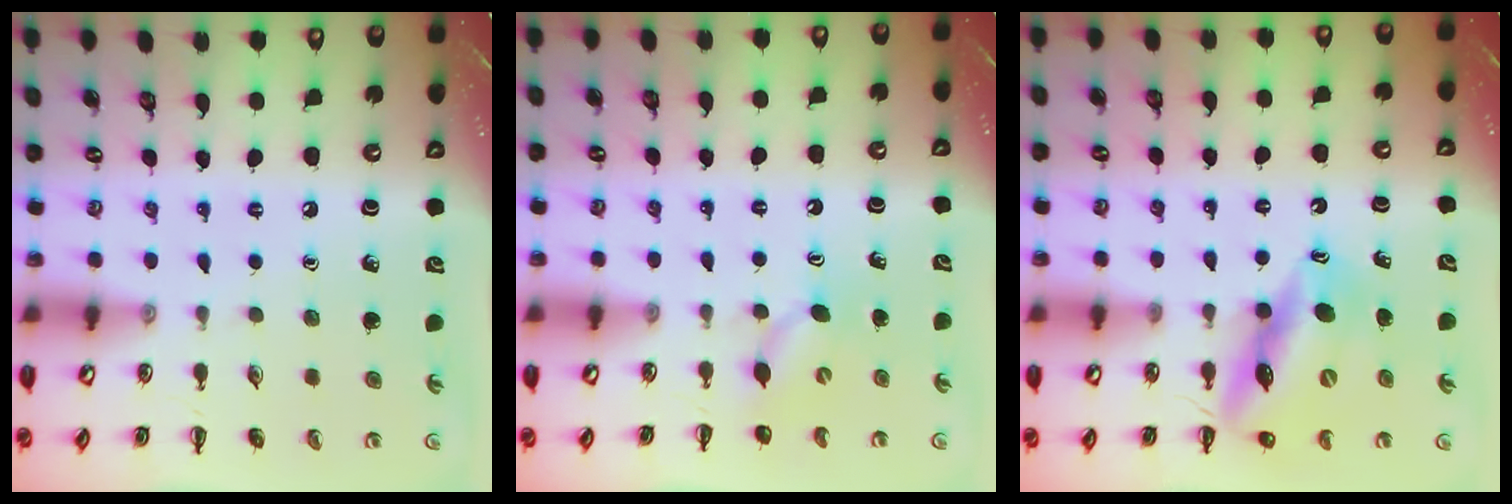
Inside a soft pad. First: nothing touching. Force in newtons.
{"total": 4.6, "press": 4.5, "slide": 0.4}
{"total": 13.6, "press": 13.0, "slide": 3.9}